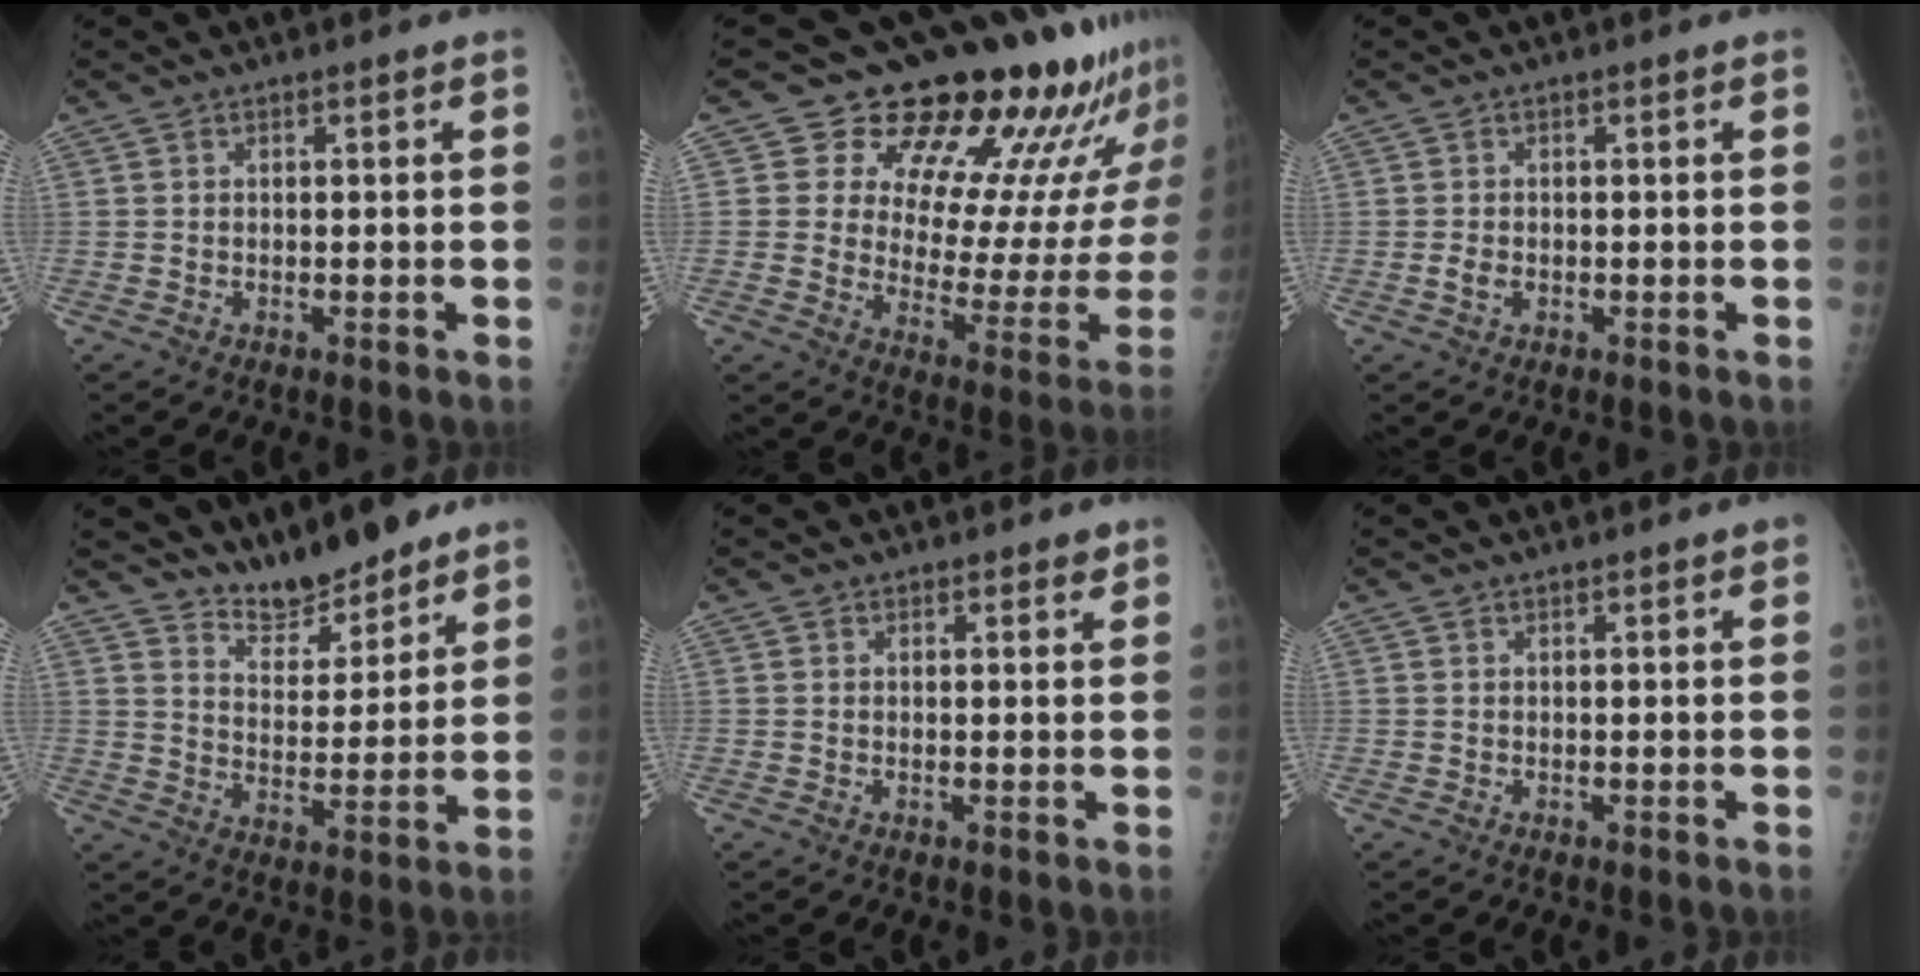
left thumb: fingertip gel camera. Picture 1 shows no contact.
{"total": 23.2, "force": [19.1, 8.4, 10.1], "torque": [-0.091, -0.136, 0.247]}
{"total": 1.7, "force": [-0.5, 1.2, 1.2], "torque": [-0.021, 0.001, -0.009]}
{"total": 10.0, "force": [8.7, 3.1, 3.7], "torque": [-0.034, -0.061, 0.153]}
{"total": 1.5, "force": [1.2, 0.8, 0.6], "torque": [0.006, -0.007, 0.012]}
{"total": 1.5, "force": [1.0, 0.3, 1.1], "torque": [-0.014, 0.000, 0.012]}